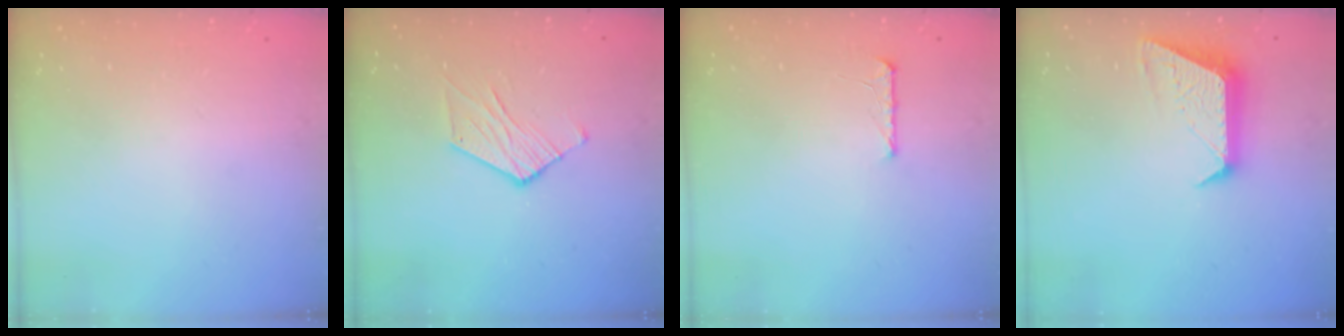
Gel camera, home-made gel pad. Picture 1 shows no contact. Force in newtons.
{"total": 6.5, "press": 6.5, "slide": 0.3}
{"total": 5.2, "press": 5.1, "slide": 0.5}
{"total": 10.6, "press": 10.6, "slide": 0.4}